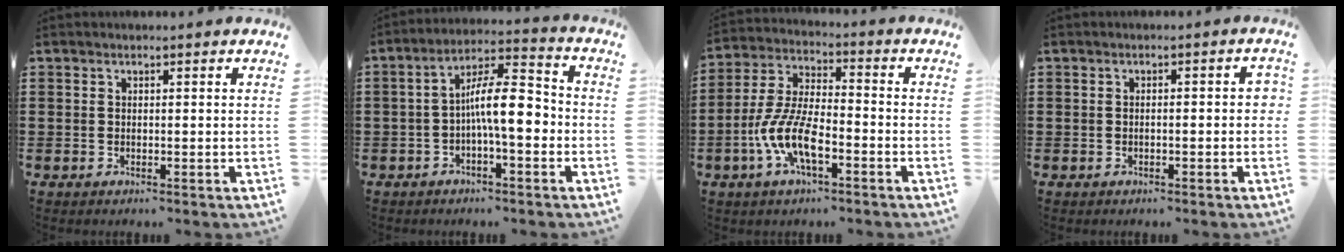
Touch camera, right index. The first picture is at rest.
{"total": 9.6, "force": [-1.5, 2.9, 9.0], "torque": [-0.157, 0.004, -0.029]}
{"total": 9.0, "force": [-3.9, 3.3, 7.4], "torque": [-0.181, -0.010, -0.078]}
{"total": 1.8, "force": [-0.5, 0.4, 1.6], "torque": [-0.029, 0.000, -0.009]}